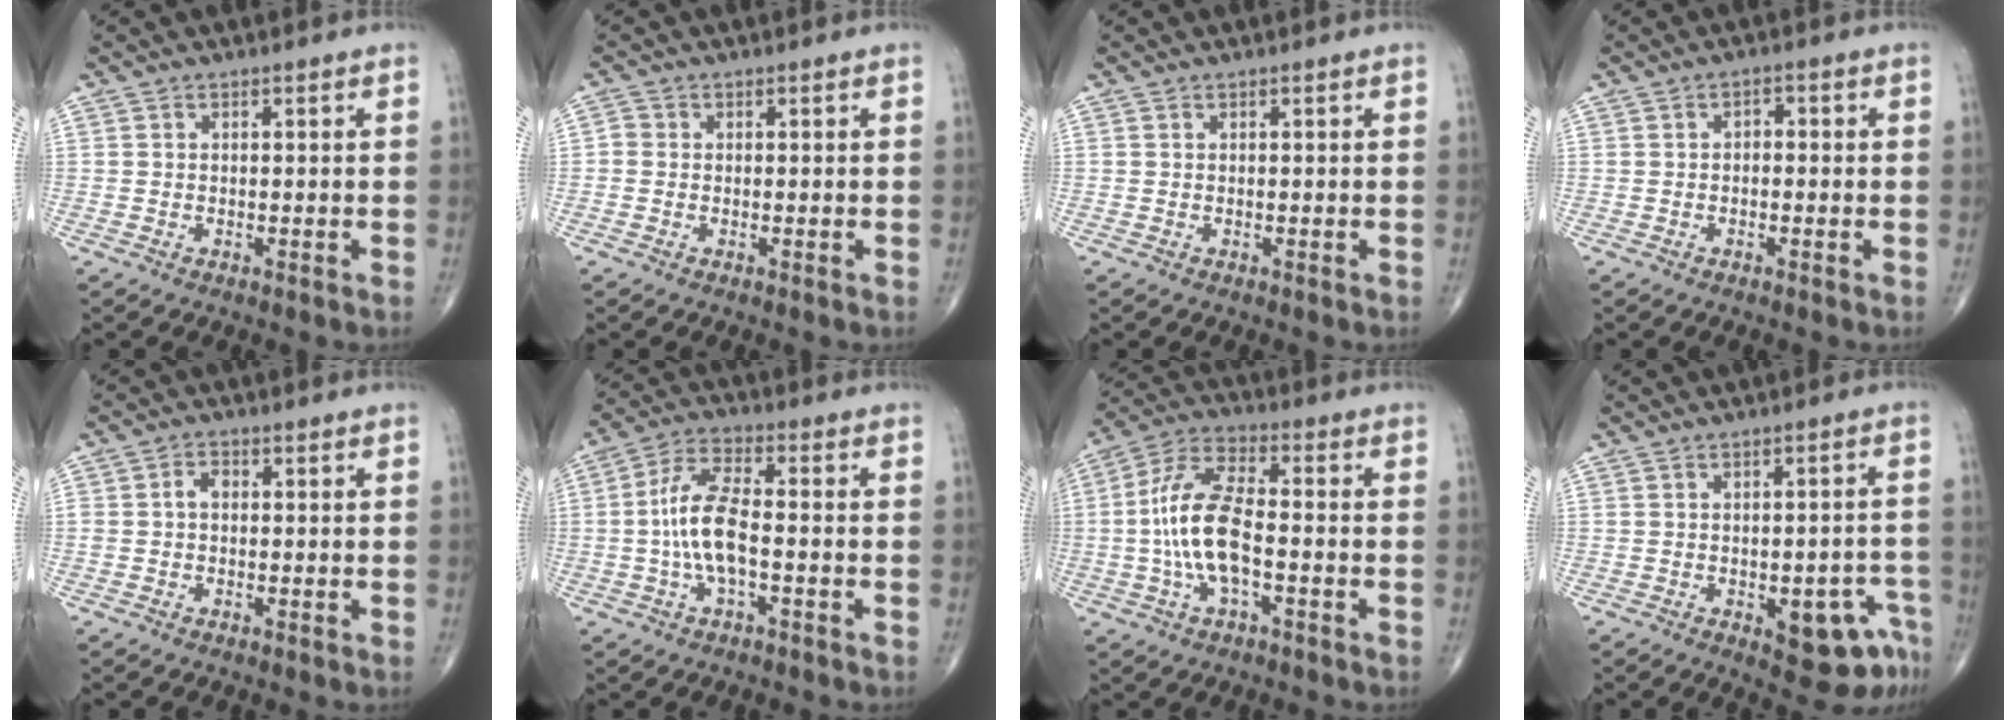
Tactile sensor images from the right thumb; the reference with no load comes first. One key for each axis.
{"total": 1.5, "fx": -0.2, "fy": 1.3, "fz": 0.6, "tx": -0.005, "ty": 0.003, "tz": -0.009}
{"total": 0.0}
{"total": 1.8, "fx": -0.2, "fy": 1.2, "fz": 1.3, "tx": -0.007, "ty": 0.008, "tz": -0.010}
{"total": 2.4, "fx": 0.0, "fy": 1.7, "fz": 1.7, "tx": -0.026, "ty": 0.010, "tz": -0.004}
{"total": 9.9, "fx": -1.5, "fy": 3.6, "fz": 9.0, "tx": -0.194, "ty": 0.029, "tz": -0.033}
{"total": 12.9, "fx": -2.1, "fy": 5.3, "fz": 11.6, "tx": -0.243, "ty": 0.034, "tz": -0.044}
{"total": 10.1, "fx": -4.7, "fy": 4.2, "fz": 7.8, "tx": -0.066, "ty": 0.033, "tz": -0.050}